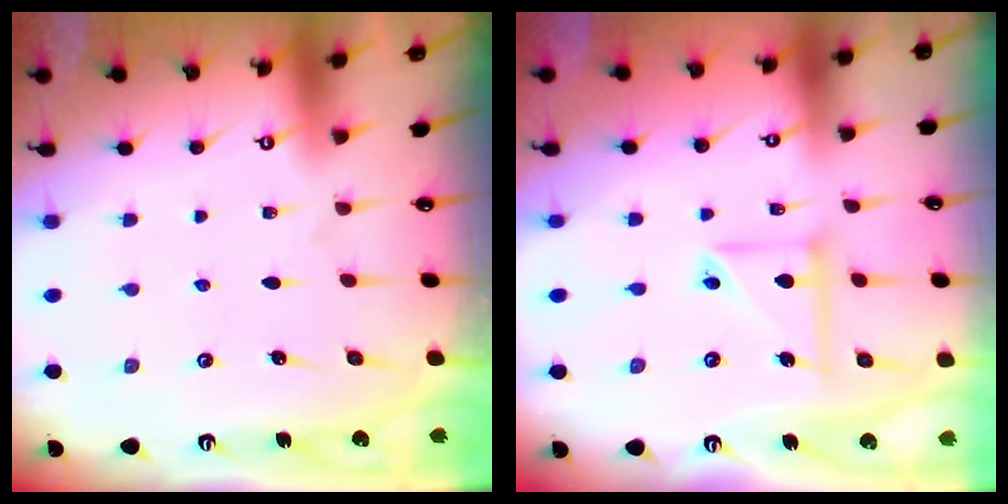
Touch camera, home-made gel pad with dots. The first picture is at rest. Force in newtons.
{"total": 7.8, "press": 7.8, "slide": 0.5}